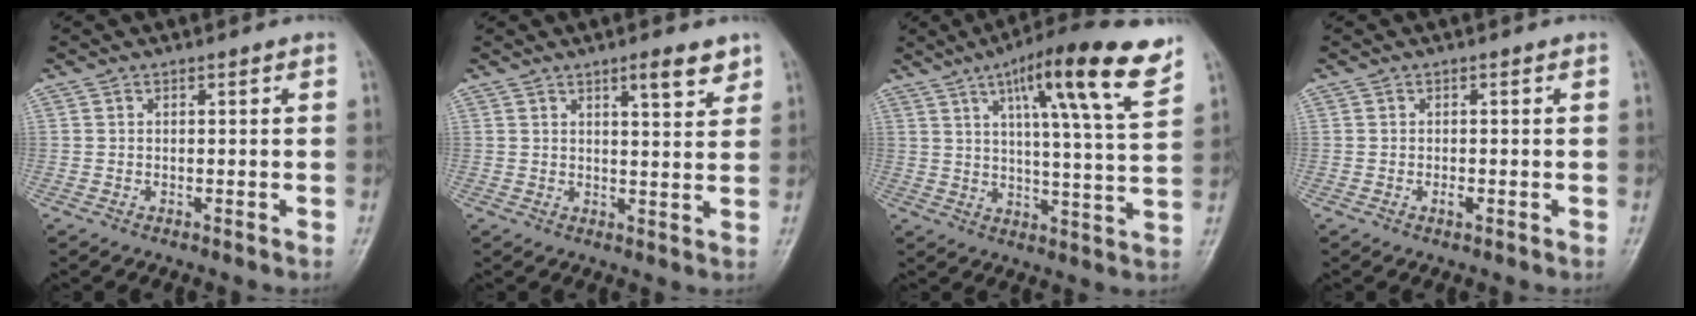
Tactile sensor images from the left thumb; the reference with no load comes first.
{"total": 5.3, "force": [3.6, 1.2, 3.7], "torque": [-0.040, -0.022, 0.051]}
{"total": 17.8, "force": [10.0, 2.4, 14.5], "torque": [-0.201, -0.034, 0.148]}
{"total": 1.0, "force": [-0.4, 0.5, 0.7], "torque": [-0.009, 0.002, -0.005]}